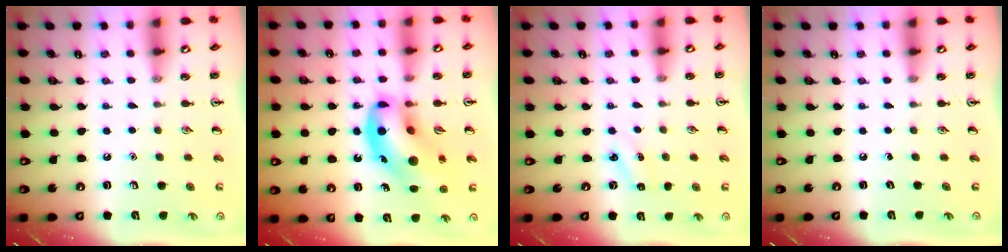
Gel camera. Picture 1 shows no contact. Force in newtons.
{"total": 17.3, "press": 17.0, "slide": 3.3}
{"total": 2.5, "press": 2.3, "slide": 0.9}
{"total": 0.0}